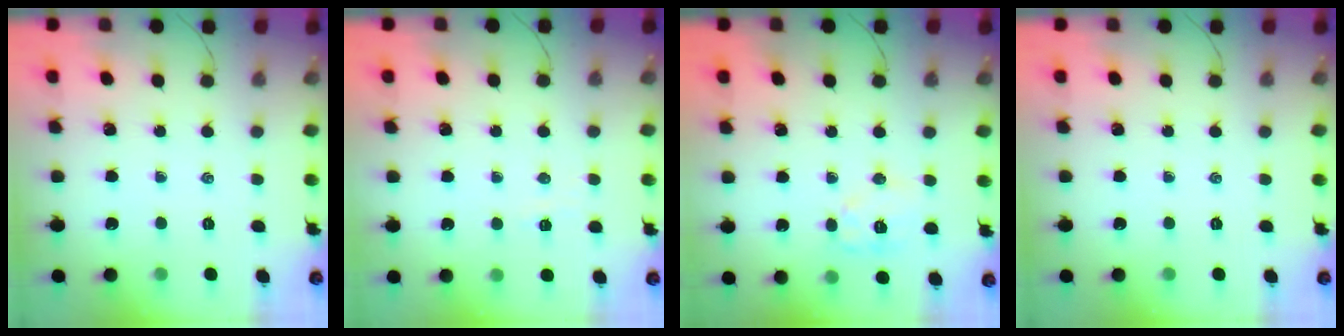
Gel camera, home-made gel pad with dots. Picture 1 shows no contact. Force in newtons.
{"total": 3.0, "press": 3.0, "slide": 0.7}
{"total": 8.7, "press": 8.7, "slide": 0.2}
{"total": 0.0}